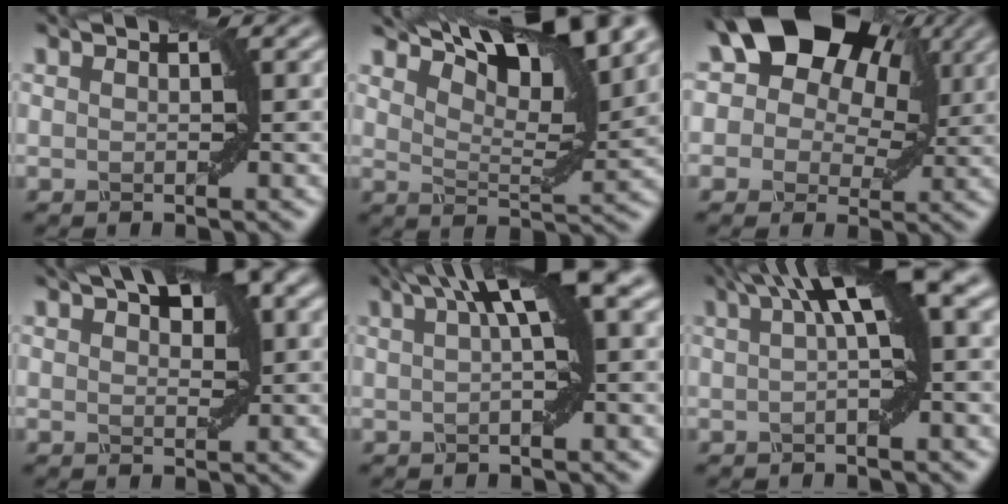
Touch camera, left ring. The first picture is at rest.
{"total": 10.8, "force": [7.7, 2.6, 7.0], "torque": [-0.112, 0.012, 0.117]}
{"total": 13.9, "force": [6.1, 9.1, 8.5], "torque": [-0.110, 0.047, 0.082]}
{"total": 6.8, "force": [3.4, 2.7, 5.3], "torque": [-0.073, 0.026, 0.059]}
{"total": 7.4, "force": [2.6, 1.8, 6.7], "torque": [-0.078, 0.026, 0.039]}
{"total": 8.2, "force": [2.6, 2.1, 7.5], "torque": [-0.096, 0.026, 0.038]}